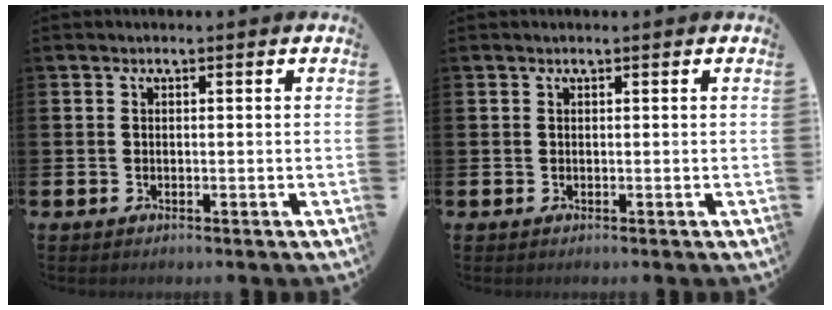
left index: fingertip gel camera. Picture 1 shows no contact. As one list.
[{"total": 0.0}]